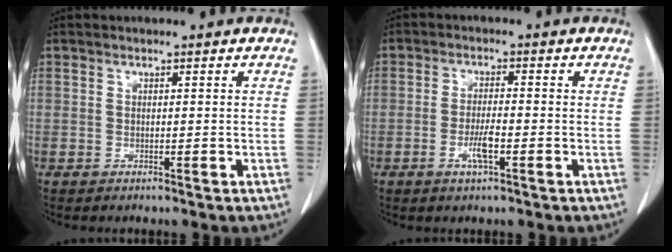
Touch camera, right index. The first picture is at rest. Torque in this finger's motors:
{"motor_torque": [0.12, 0.06, 0.08, 0.05]}